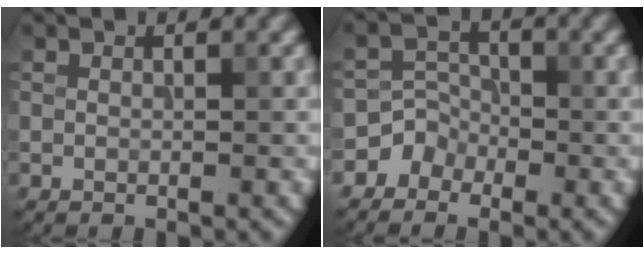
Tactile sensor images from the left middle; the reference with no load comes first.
{"total": 3.1, "force": [-2.0, 2.3, 0.1], "torque": [0.032, 0.014, -0.045]}